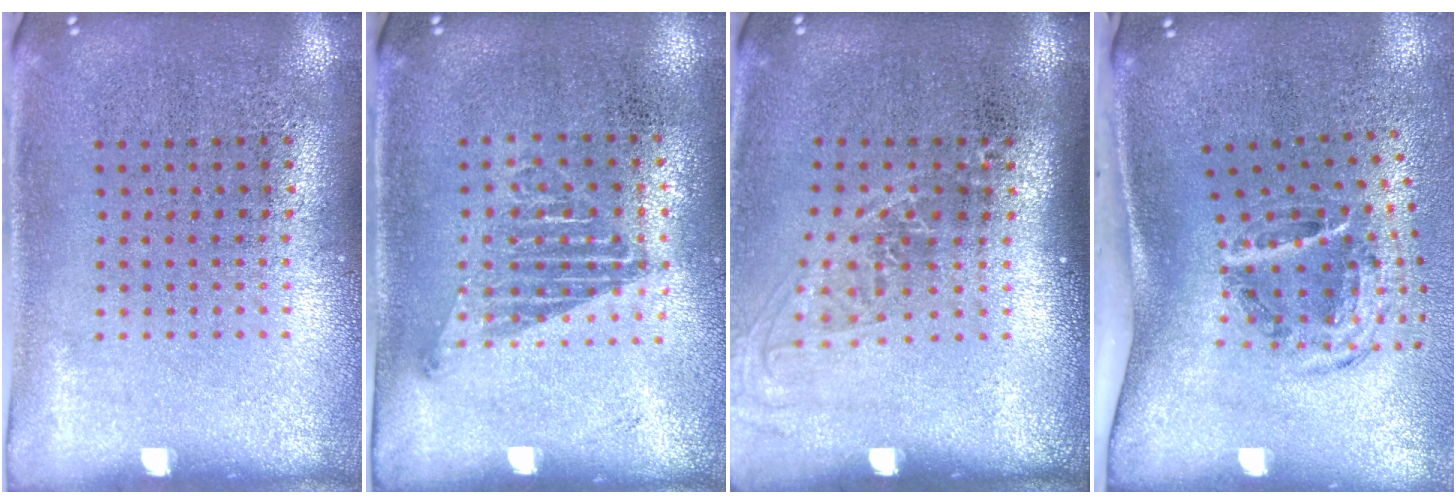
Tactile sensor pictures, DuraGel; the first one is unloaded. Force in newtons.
{"total": 1.1, "press": 1.0, "slide": 0.6}
{"total": 1.4, "press": 1.1, "slide": 0.9}
{"total": 2.0, "press": 1.2, "slide": 1.5}